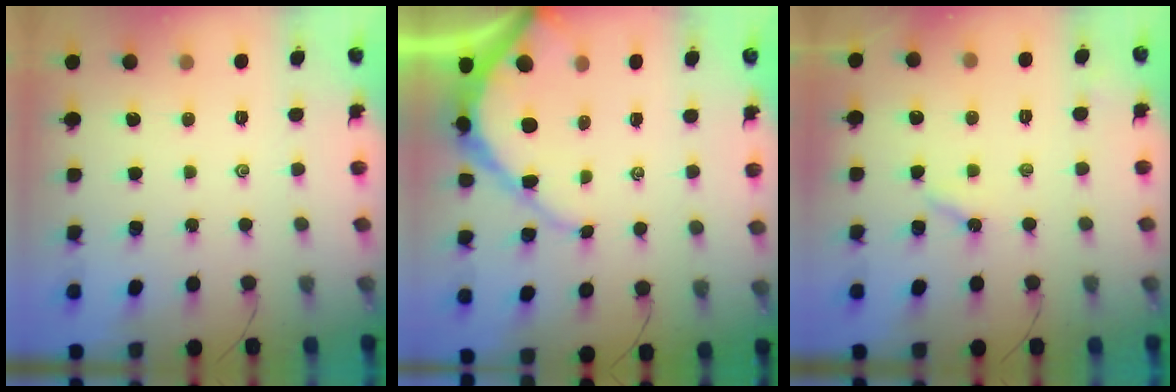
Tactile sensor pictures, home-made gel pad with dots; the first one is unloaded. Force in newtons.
{"total": 8.8, "press": 8.7, "slide": 0.9}
{"total": 3.2, "press": 3.2, "slide": 0.4}